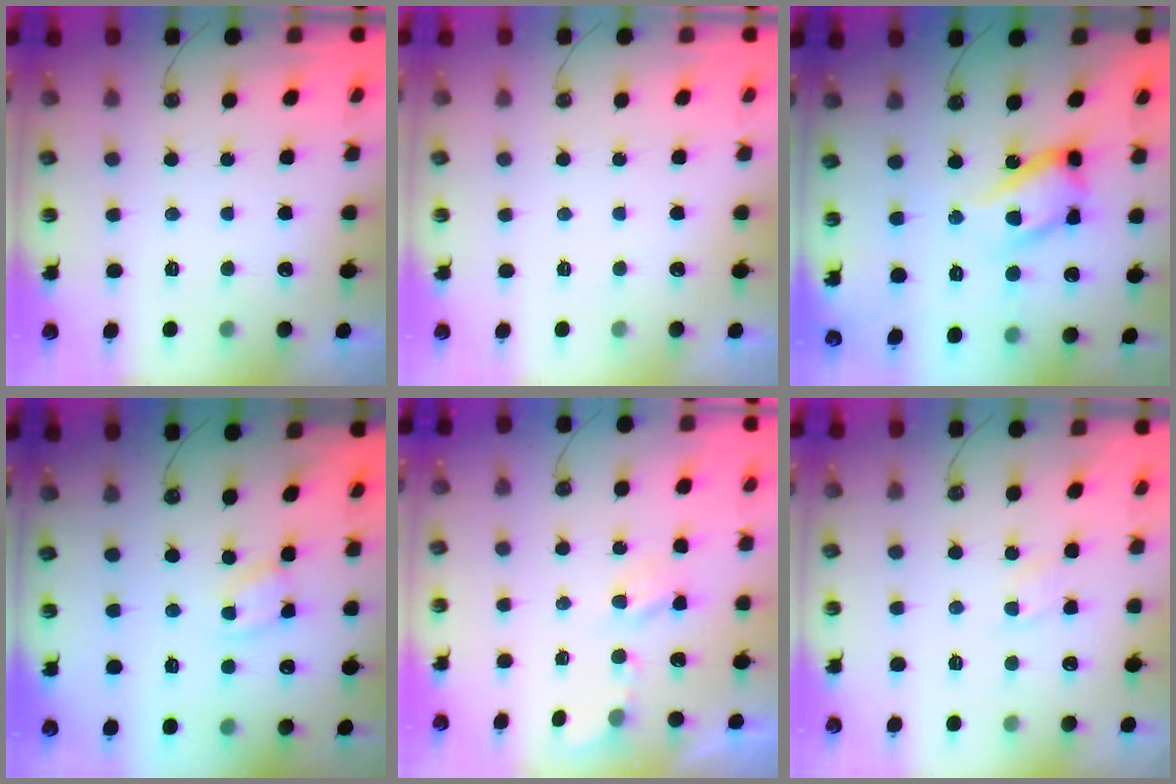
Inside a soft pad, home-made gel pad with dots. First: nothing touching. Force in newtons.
{"total": 0.0}
{"total": 16.3, "press": 16.3, "slide": 1.2}
{"total": 2.7, "press": 2.7, "slide": 0.4}
{"total": 3.4, "press": 3.4, "slide": 0.5}
{"total": 4.3, "press": 4.3, "slide": 0.6}